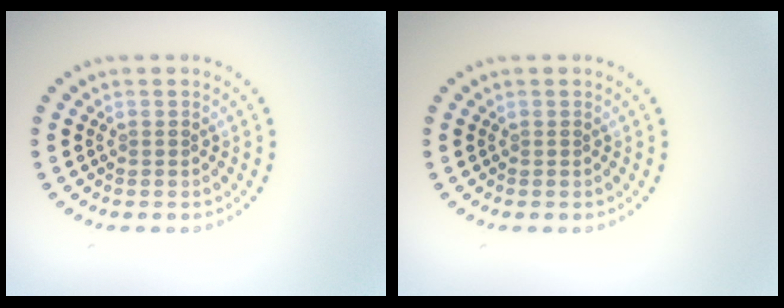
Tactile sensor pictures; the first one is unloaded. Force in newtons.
{"total": 0.0}